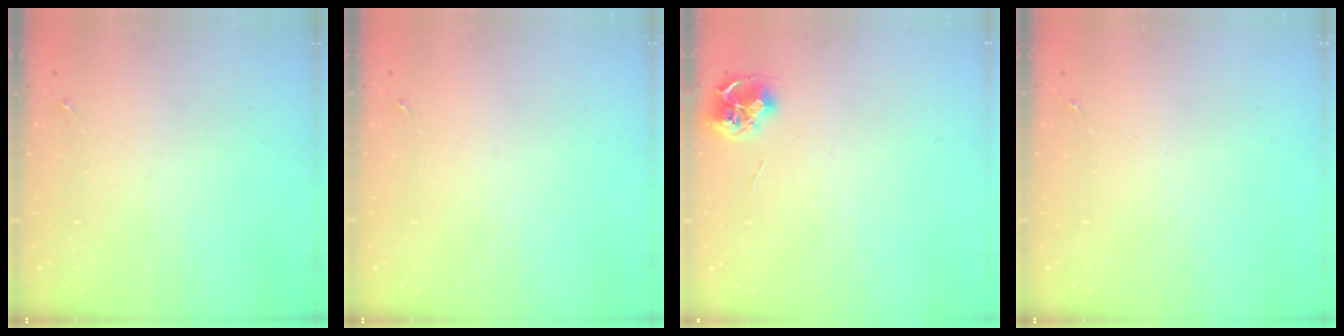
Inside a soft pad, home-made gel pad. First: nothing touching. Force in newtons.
{"total": 0.0}
{"total": 7.1, "press": 7.1, "slide": 0.4}
{"total": 0.0}